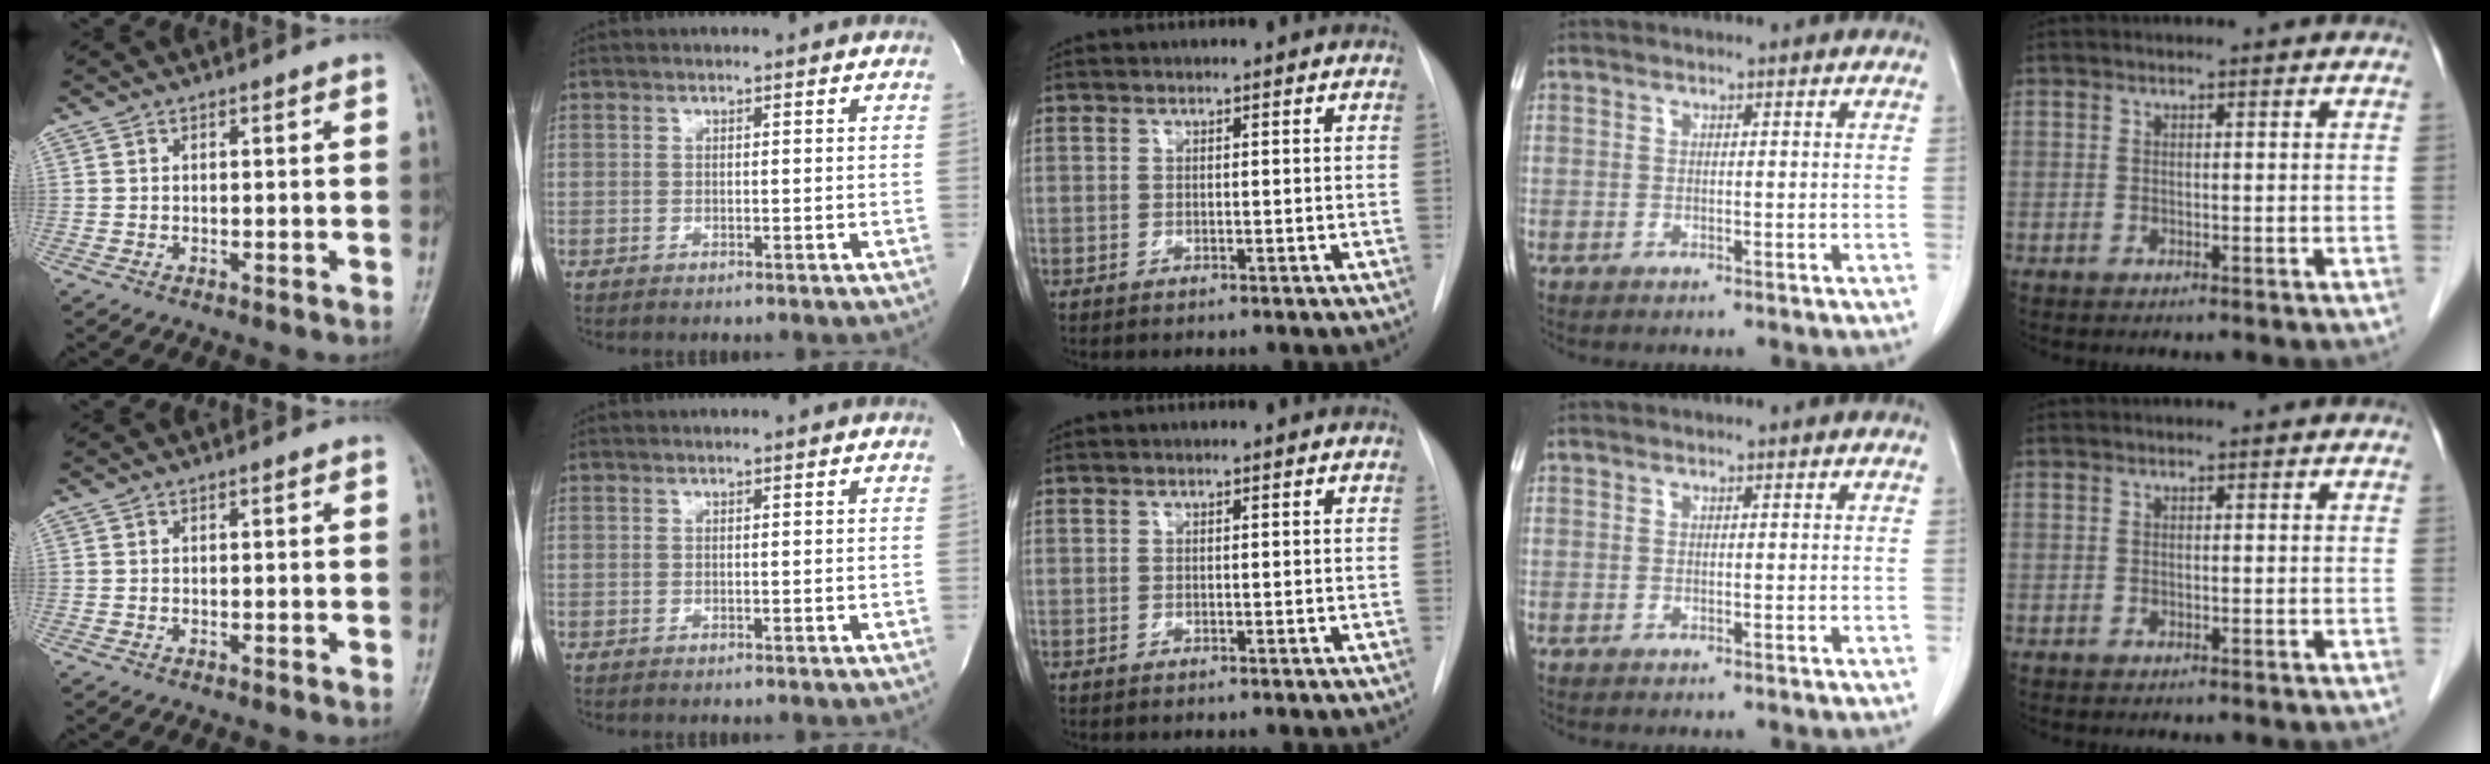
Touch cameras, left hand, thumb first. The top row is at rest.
{}